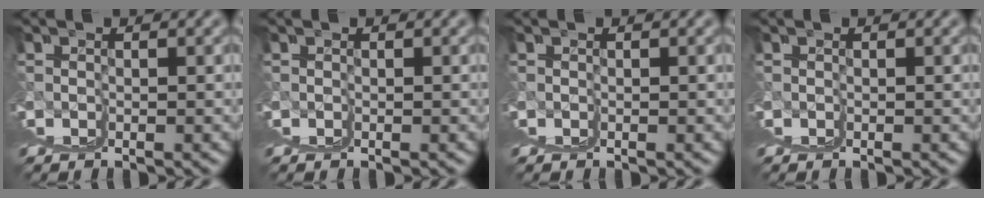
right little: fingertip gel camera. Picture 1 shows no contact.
{"total": 0.0}
{"total": 0.0}
{"total": 0.0}